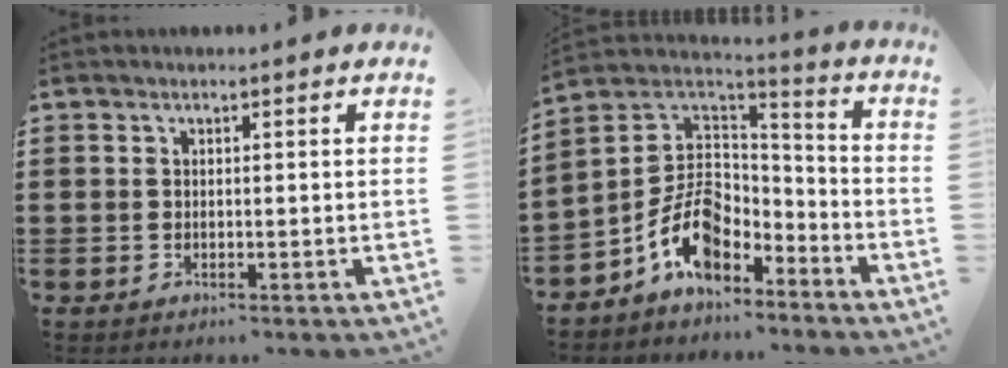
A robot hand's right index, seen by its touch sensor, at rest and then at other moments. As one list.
[{"total": 10.1, "force": [-5.3, 6.0, 6.1], "torque": [-0.146, 0.006, -0.105]}]